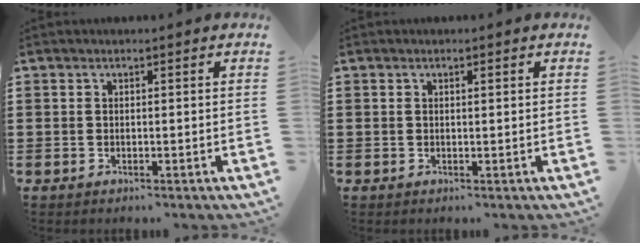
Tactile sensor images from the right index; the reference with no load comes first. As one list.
[{"total": 0.7, "force": [0.2, 0.1, 0.6], "torque": [-0.014, -0.001, 0.005]}]